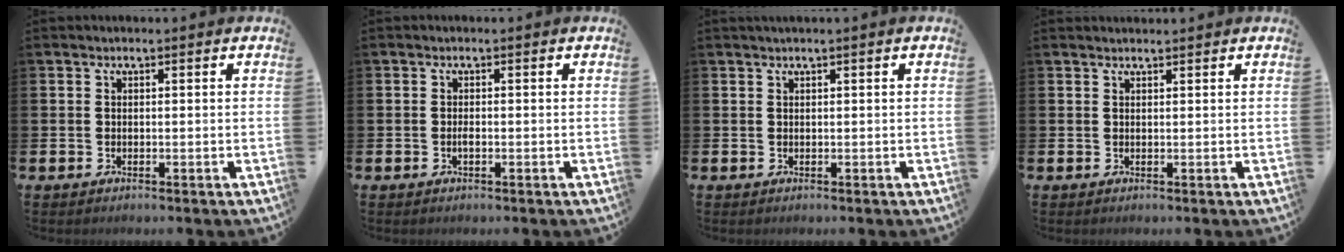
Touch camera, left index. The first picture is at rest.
{"total": 0.7, "force": [-0.3, 0.2, 0.6], "torque": [-0.020, 0.001, -0.003]}
{"total": 0.6, "force": [0.3, -0.1, 0.5], "torque": [-0.015, 0.004, 0.008]}
{"total": 0.8, "force": [0.8, 0.0, 0.0], "torque": [0.012, -0.006, 0.013]}